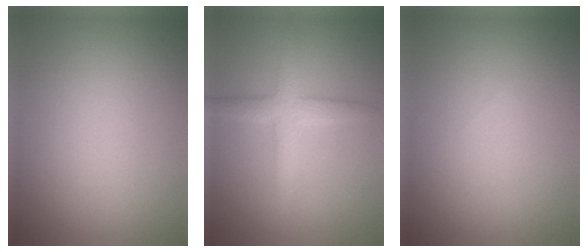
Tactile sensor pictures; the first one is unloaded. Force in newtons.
{"total": 3.3, "press": 3.3, "slide": 0.3}
{"total": 0.0}